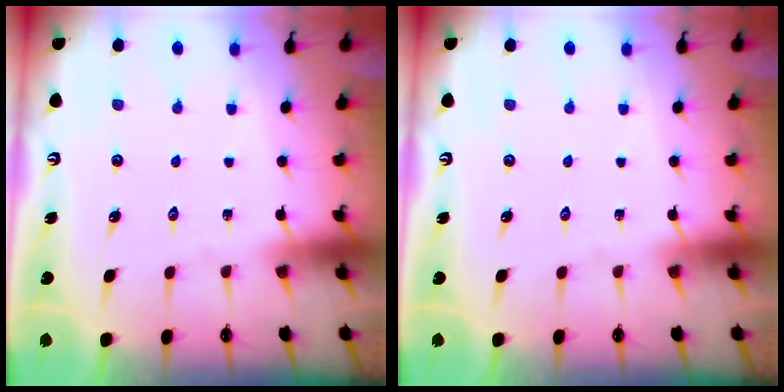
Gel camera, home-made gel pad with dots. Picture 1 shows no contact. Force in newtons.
{"total": 0.0}